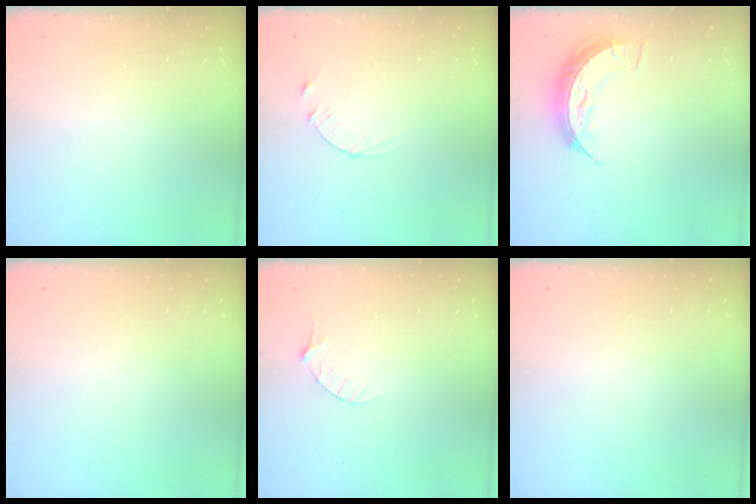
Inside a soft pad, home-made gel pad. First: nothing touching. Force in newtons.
{"total": 2.5, "press": 2.5, "slide": 0.3}
{"total": 7.8, "press": 7.8, "slide": 0.3}
{"total": 0.0}
{"total": 3.1, "press": 3.0, "slide": 0.4}
{"total": 0.0}